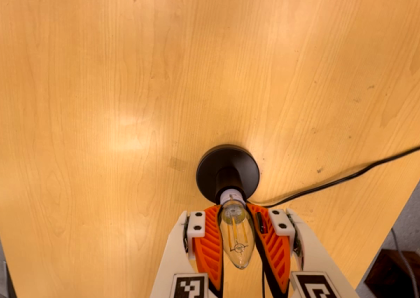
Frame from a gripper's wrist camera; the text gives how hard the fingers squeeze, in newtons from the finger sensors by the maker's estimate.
{"total": 24.4, "left": 27.5, "right": 21.3}